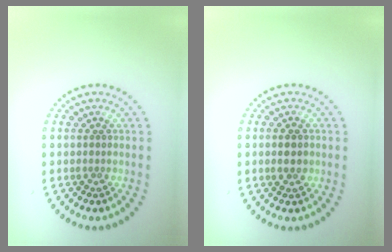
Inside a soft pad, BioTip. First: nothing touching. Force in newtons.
{"total": 1.7, "press": 1.7, "slide": 0.2}